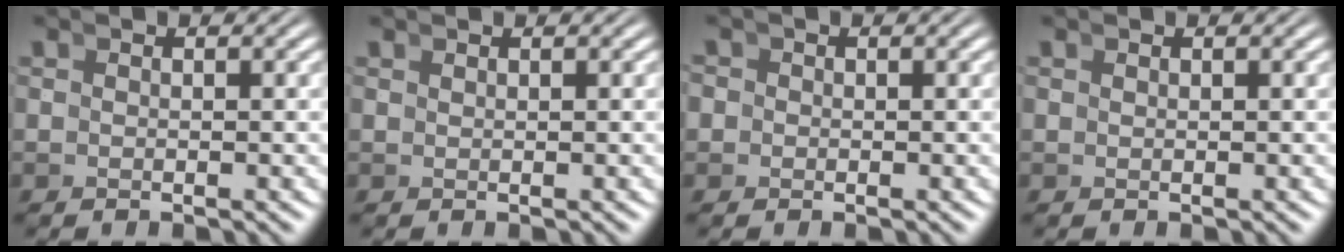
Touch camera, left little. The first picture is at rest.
{"total": 0.5, "force": [0.4, -0.3, -0.1], "torque": [0.012, 0.006, 0.009]}
{"total": 2.4, "force": [-0.3, 2.3, 0.4], "torque": [-0.013, -0.002, -0.011]}
{"total": 0.0}